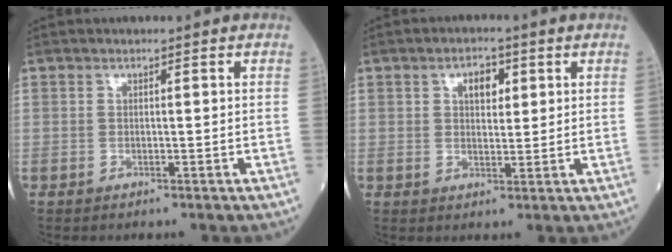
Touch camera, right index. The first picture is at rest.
{"total": 3.9, "force": [1.6, 2.1, 2.9], "torque": [-0.047, 0.006, 0.024]}